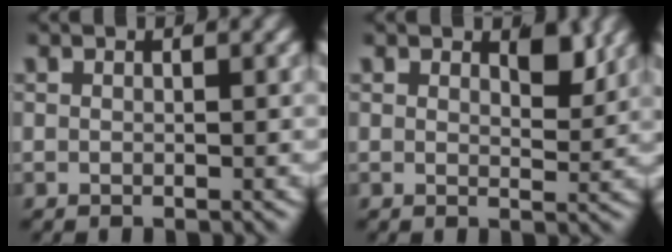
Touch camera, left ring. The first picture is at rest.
{"total": 2.2, "force": [1.4, 0.6, 1.6], "torque": [-0.023, -0.012, 0.027]}